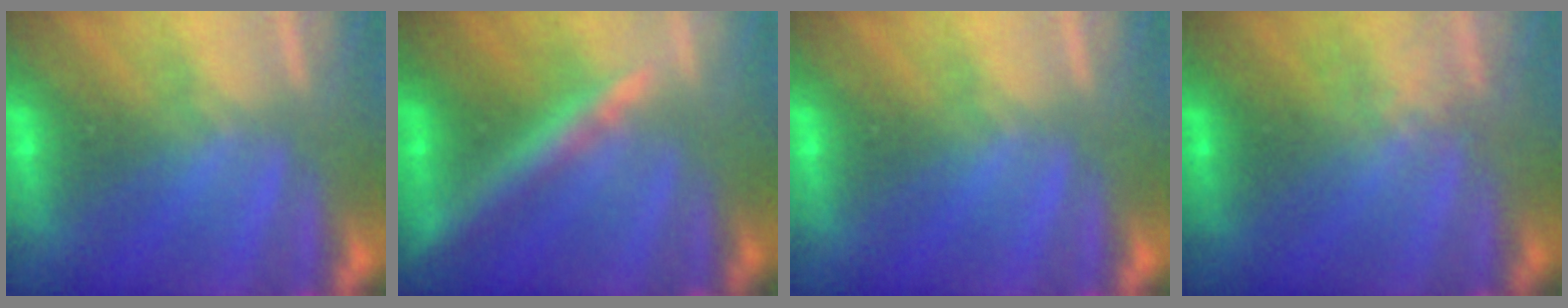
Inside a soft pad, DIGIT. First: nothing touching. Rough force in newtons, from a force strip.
{"total": 8.1}
{"total": 0.0}
{"total": 1.9}